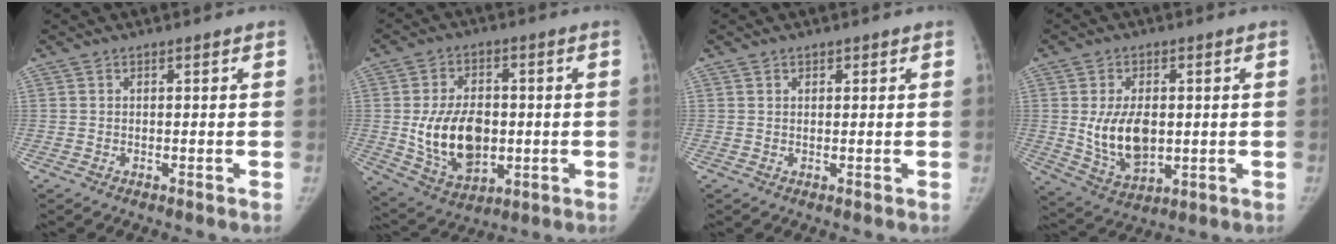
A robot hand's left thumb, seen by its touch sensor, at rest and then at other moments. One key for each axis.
{"total": 14.8, "fx": -0.8, "fy": 9.9, "fz": 10.9, "tx": -0.162, "ty": -0.004, "tz": 0.002}
{"total": 0.9, "fx": 0.6, "fy": 0.6, "fz": 0.3, "tx": 0.004, "ty": -0.003, "tz": 0.007}
{"total": 11.2, "fx": 0.4, "fy": 7.0, "fz": 8.7, "tx": -0.135, "ty": -0.013, "tz": 0.022}